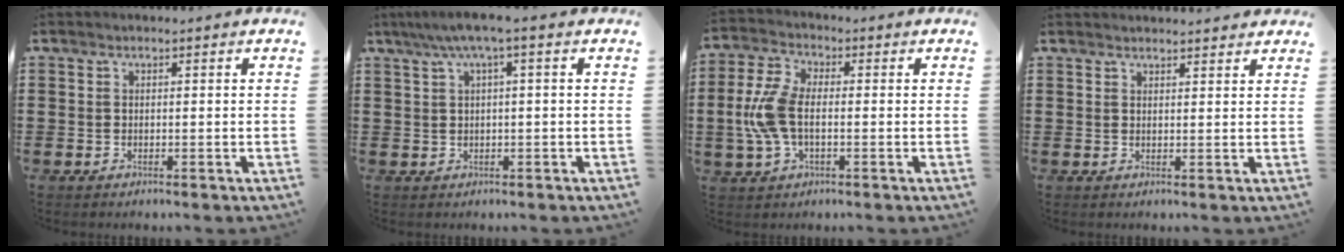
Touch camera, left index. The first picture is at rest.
{"total": 3.1, "force": [0.4, 0.2, 3.1], "torque": [-0.058, 0.001, 0.004]}
{"total": 8.3, "force": [-0.8, 4.3, 7.1], "torque": [-0.174, -0.003, -0.022]}
{"total": 1.7, "force": [1.7, 0.0, 0.3], "torque": [-0.009, -0.001, 0.034]}